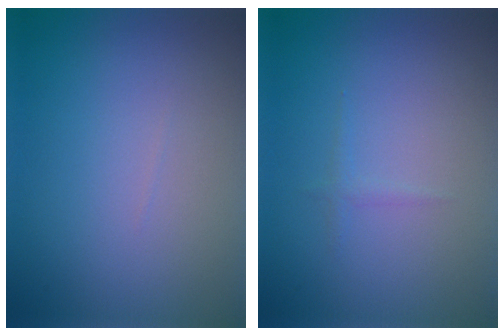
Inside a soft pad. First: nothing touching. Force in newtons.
{"total": 0.6, "press": 0.6, "slide": 0.1}